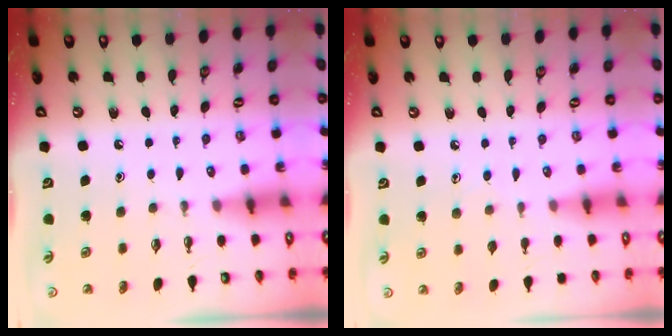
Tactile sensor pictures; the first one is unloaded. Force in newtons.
{"total": 5.2, "press": 5.2, "slide": 0.7}